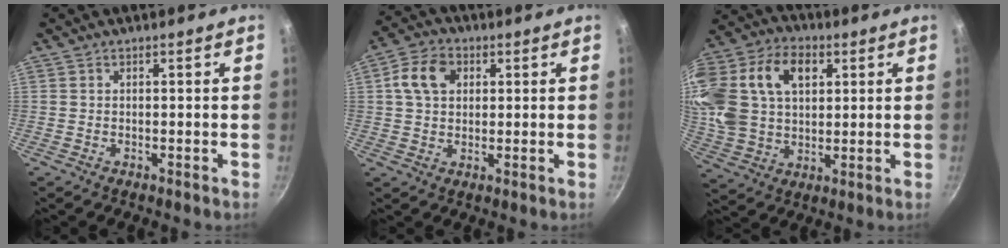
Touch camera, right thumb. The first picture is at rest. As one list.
[{"total": 7.8, "force": [2.0, 5.9, 4.7], "torque": [-0.074, 0.012, 0.026]}, {"total": 24.9, "force": [7.2, 17.2, 16.5], "torque": [-0.350, 0.020, 0.125]}]